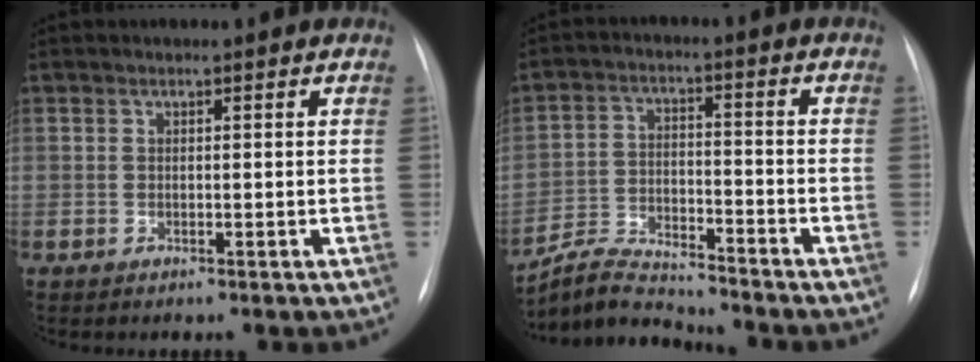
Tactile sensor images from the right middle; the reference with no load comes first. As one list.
[{"total": 8.5, "force": [-8.5, 0.2, 0.6], "torque": [-0.023, 0.007, -0.156]}]